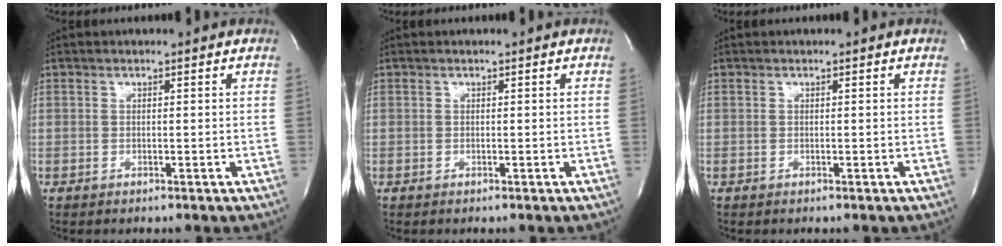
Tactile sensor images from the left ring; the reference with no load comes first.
{"total": 0.0}
{"total": 0.0}